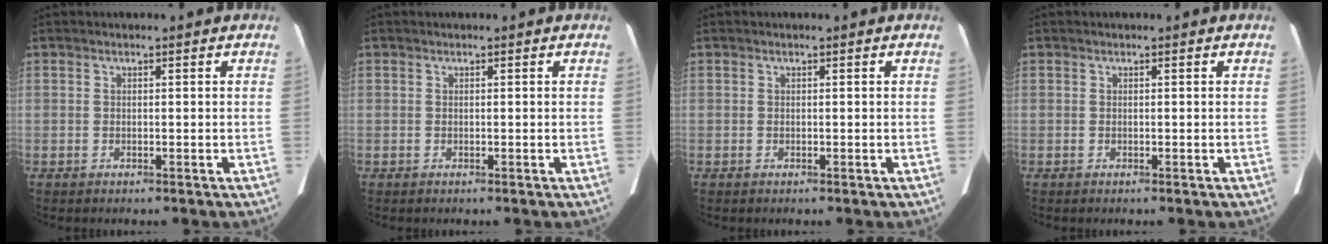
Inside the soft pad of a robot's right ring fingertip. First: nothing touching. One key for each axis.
{"total": 0.0}
{"total": 0.0}
{"total": 0.0}